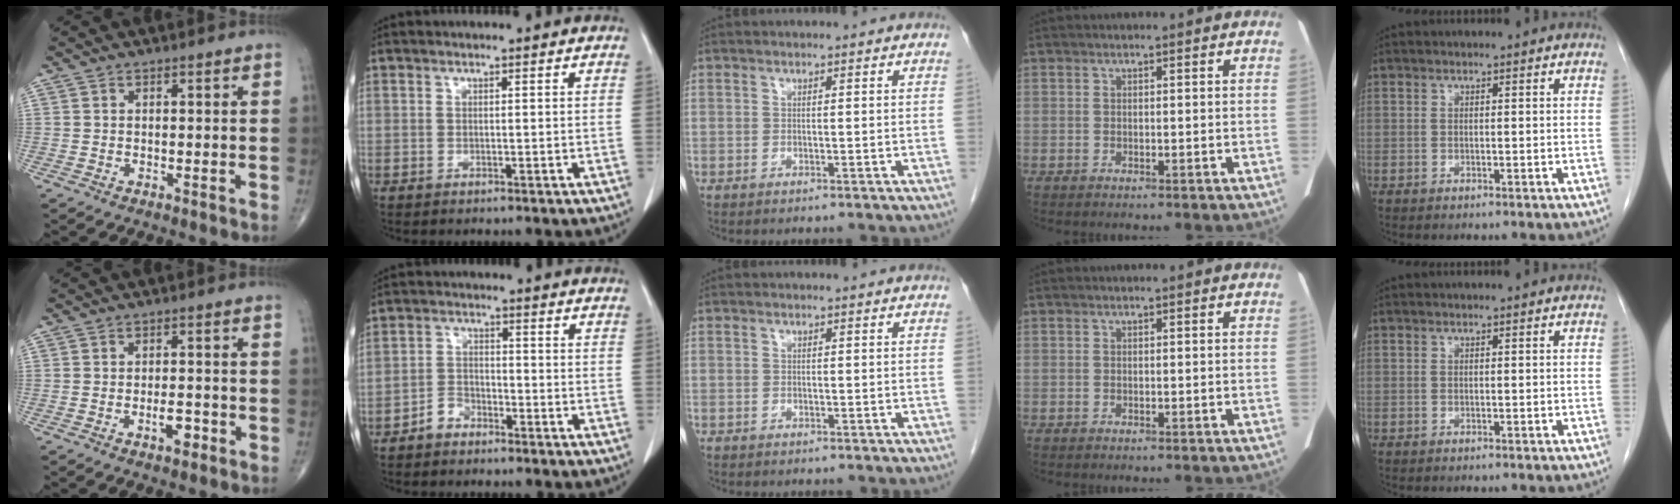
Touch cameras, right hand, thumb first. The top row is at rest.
{"thumb": {"total": 3.3, "force": [-1.5, 1.5, 2.6], "torque": [-0.031, 0.007, -0.025]}, "index": {"total": 3.3, "force": [-2.4, 2.1, 0.7], "torque": [-0.012, 0.010, -0.047]}, "middle": {"total": 1.2, "force": [-1.0, 0.5, 0.3], "torque": [-0.007, 0.001, -0.014]}}